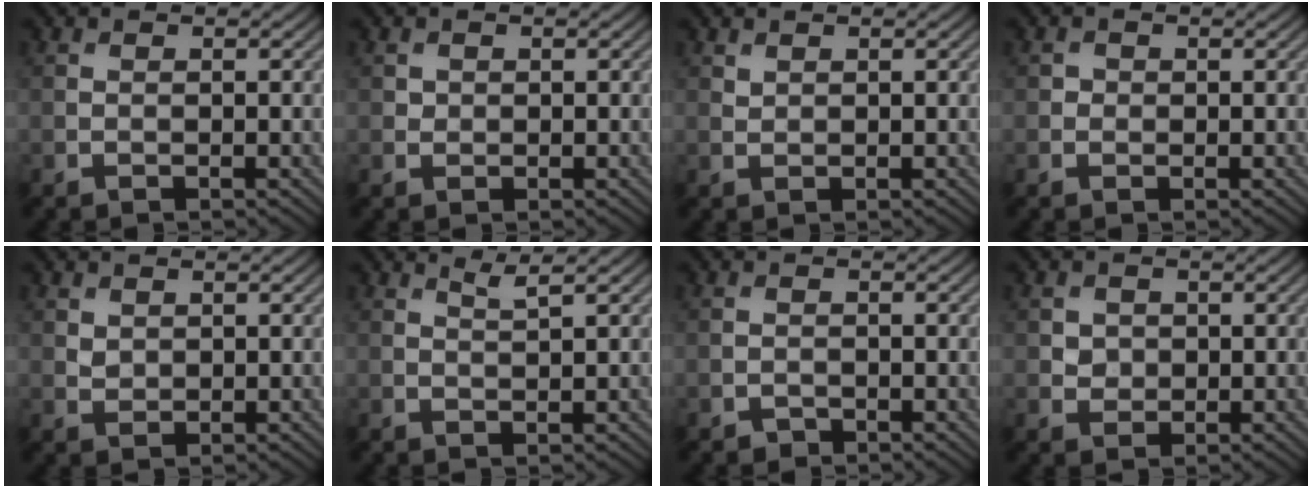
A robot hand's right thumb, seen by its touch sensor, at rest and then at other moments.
{"total": 0.8, "force": [0.2, 0.8, 0.2], "torque": [-0.003, -0.004, 0.004]}
{"total": 0.8, "force": [0.7, 0.3, 0.2], "torque": [-0.009, -0.002, 0.017]}
{"total": 0.8, "force": [0.0, 0.8, 0.2], "torque": [0.000, -0.004, -0.003]}
{"total": 1.2, "force": [0.7, 0.8, 0.4], "torque": [-0.012, -0.002, 0.019]}
{"total": 1.5, "force": [1.1, 0.0, 1.0], "torque": [-0.026, 0.005, 0.022]}
{"total": 0.8, "force": [-0.7, 0.4, 0.1], "torque": [0.001, -0.002, -0.014]}
{"total": 1.9, "force": [0.1, 1.8, 0.6], "torque": [-0.014, -0.005, 0.000]}